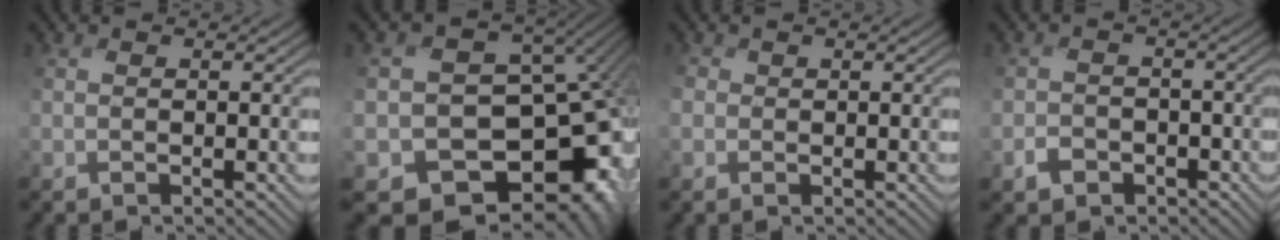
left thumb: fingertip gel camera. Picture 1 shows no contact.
{"total": 14.4, "force": [-5.1, 10.8, 8.1], "torque": [-0.111, -0.030, -0.047]}
{"total": 2.7, "force": [-0.3, 2.7, 0.2], "torque": [-0.027, -0.003, -0.018]}
{"total": 3.7, "force": [-2.1, 2.9, 0.9], "torque": [-0.019, -0.009, -0.037]}